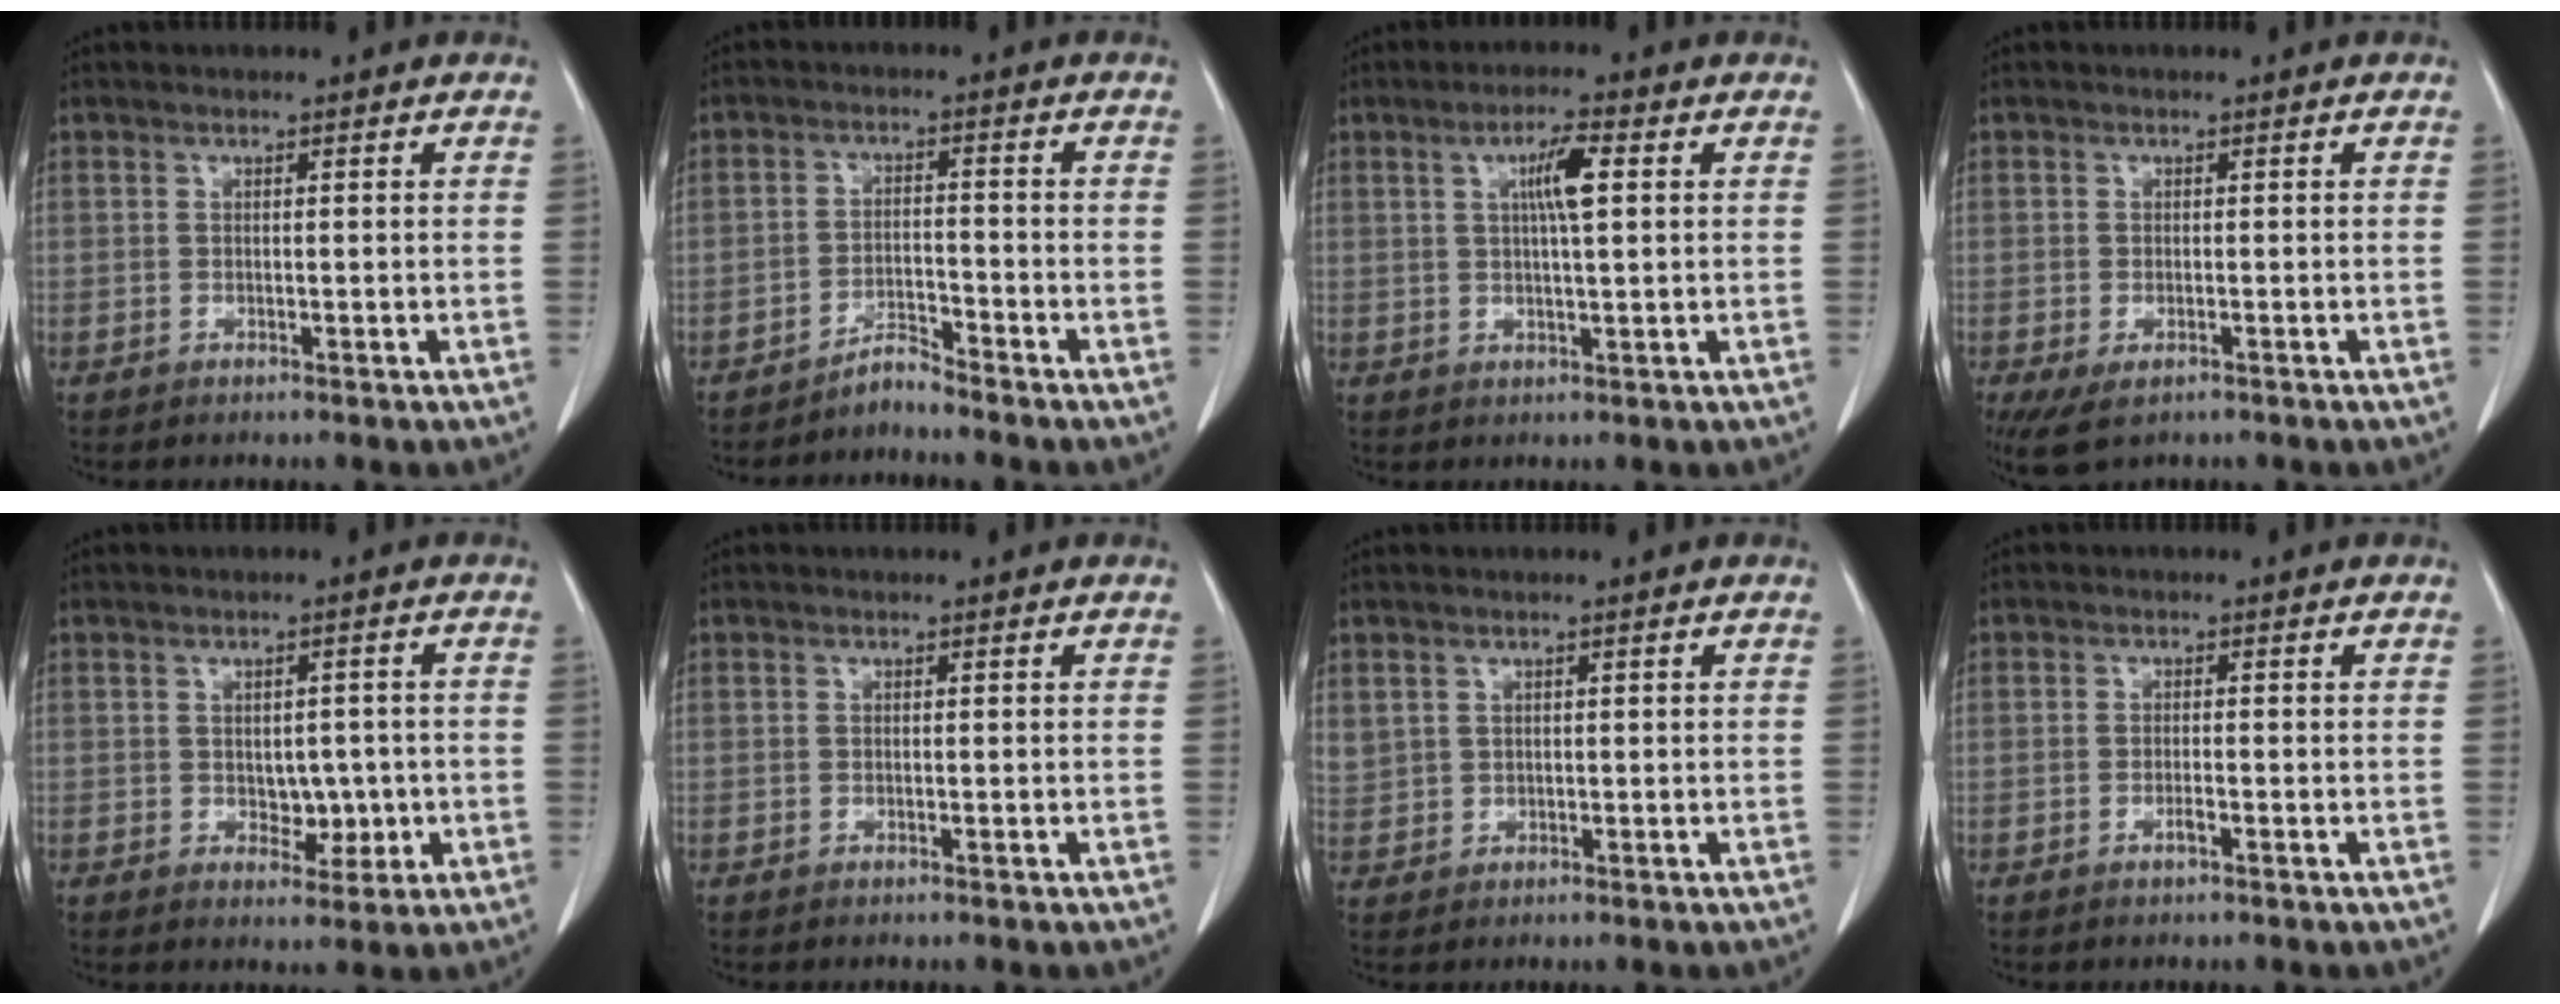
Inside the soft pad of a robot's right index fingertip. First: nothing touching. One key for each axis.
{"total": 2.7, "fx": -2.7, "fy": 0.1, "fz": 0.1, "tx": 0.005, "ty": -0.009, "tz": -0.049}
{"total": 5.1, "fx": 1.4, "fy": 0.4, "fz": 4.9, "tx": -0.087, "ty": 0.003, "tz": 0.023}
{"total": 5.3, "fx": -3.3, "fy": 2.6, "fz": 3.3, "tx": -0.065, "ty": -0.013, "tz": -0.052}
{"total": 4.1, "fx": -0.5, "fy": 2.7, "fz": 3.0, "tx": -0.031, "ty": 0.005, "tz": 0.003}
{"total": 0.0}
{"total": 2.6, "fx": 1.3, "fy": 2.2, "fz": 0.7, "tx": -0.014, "ty": 0.010, "tz": 0.035}
{"total": 1.3, "fx": -0.7, "fy": 0.3, "fz": 1.1, "tx": -0.021, "ty": 0.000, "tz": -0.012}